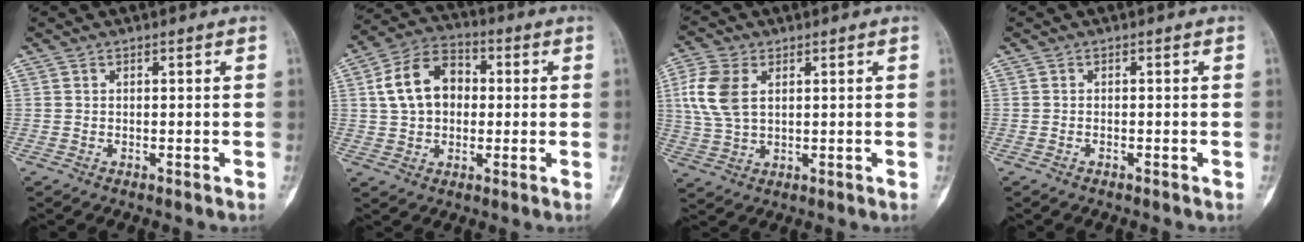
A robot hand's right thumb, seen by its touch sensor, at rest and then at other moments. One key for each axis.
{"total": 12.0, "fx": 1.6, "fy": 8.7, "fz": 8.1, "tx": -0.127, "ty": 0.023, "tz": 0.021}
{"total": 9.0, "fx": 2.3, "fy": 5.6, "fz": 6.6, "tx": -0.147, "ty": 0.003, "tz": 0.050}
{"total": 0.0}